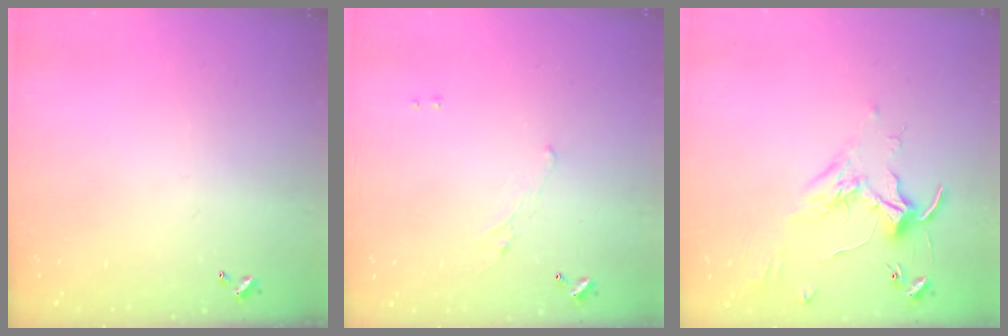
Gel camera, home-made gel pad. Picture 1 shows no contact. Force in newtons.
{"total": 1.2, "press": 0.9, "slide": 0.8}
{"total": 1.7, "press": 1.7, "slide": 0.4}